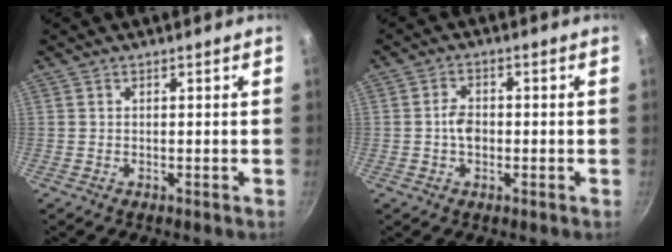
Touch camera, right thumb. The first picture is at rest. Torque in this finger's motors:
{"motor_torque": [-0.17, -0.16, 0.40, 0.25, 0.03]}